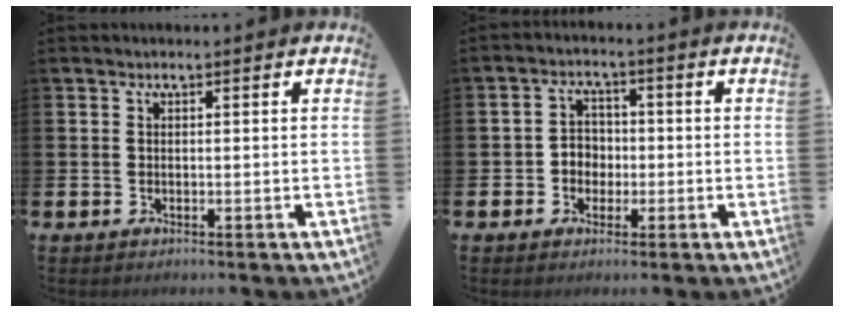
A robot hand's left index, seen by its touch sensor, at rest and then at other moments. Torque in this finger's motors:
{"motor_torque": [0.15, 0.05, 0.09, 0.04]}